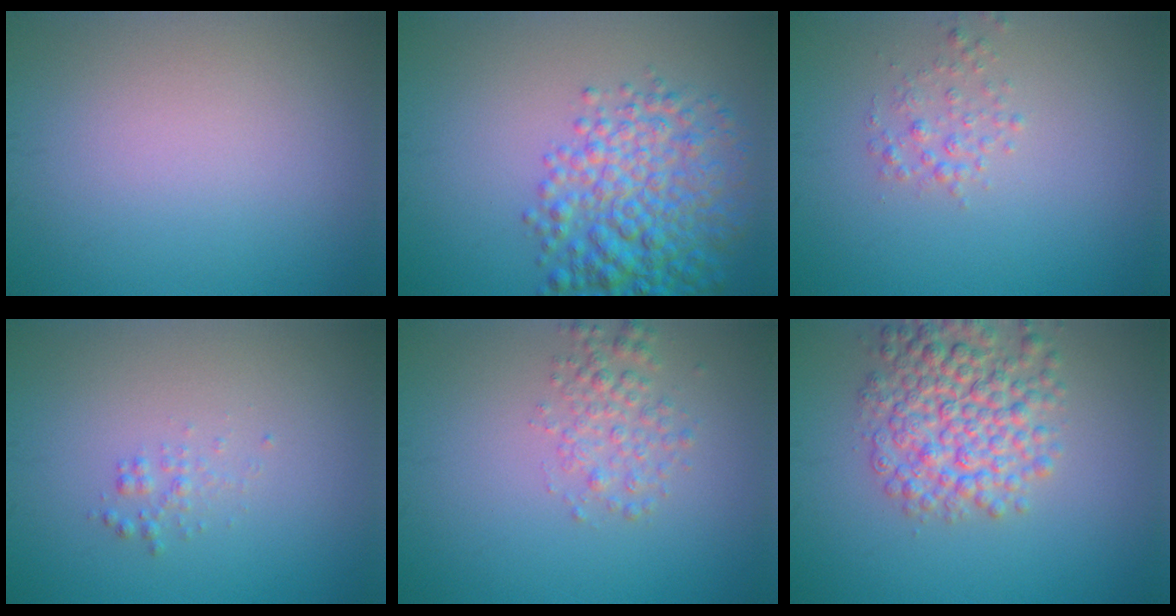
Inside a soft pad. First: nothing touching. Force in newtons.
{"total": 7.0, "press": 7.0, "slide": 0.2}
{"total": 1.5, "press": 1.5, "slide": 0.0}
{"total": 1.0, "press": 1.0, "slide": 0.0}
{"total": 2.3, "press": 2.3, "slide": 0.1}
{"total": 6.5, "press": 6.5, "slide": 0.2}